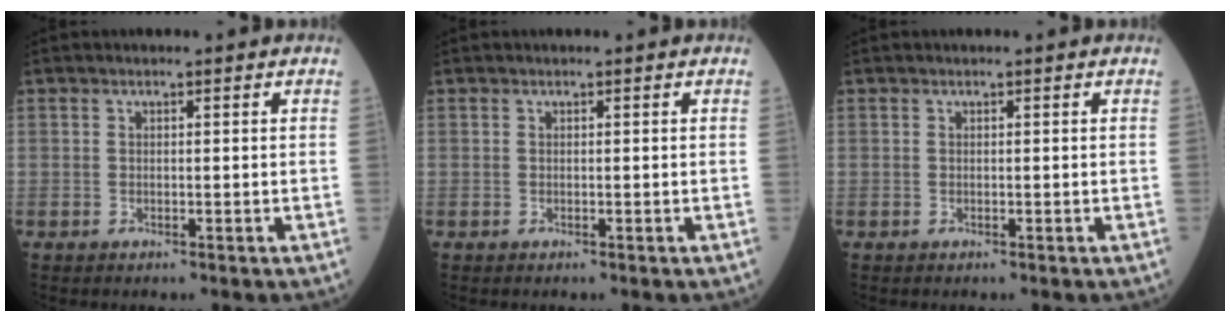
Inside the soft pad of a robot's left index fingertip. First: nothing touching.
{"total": 0.0}
{"total": 0.0}